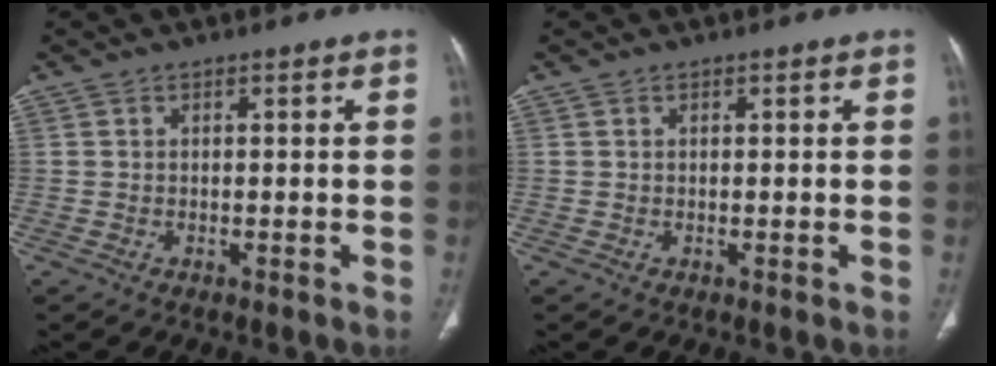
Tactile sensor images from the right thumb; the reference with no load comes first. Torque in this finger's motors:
{"motor_torque": [-0.16, -0.02, -0.37, 0.33, 0.02]}